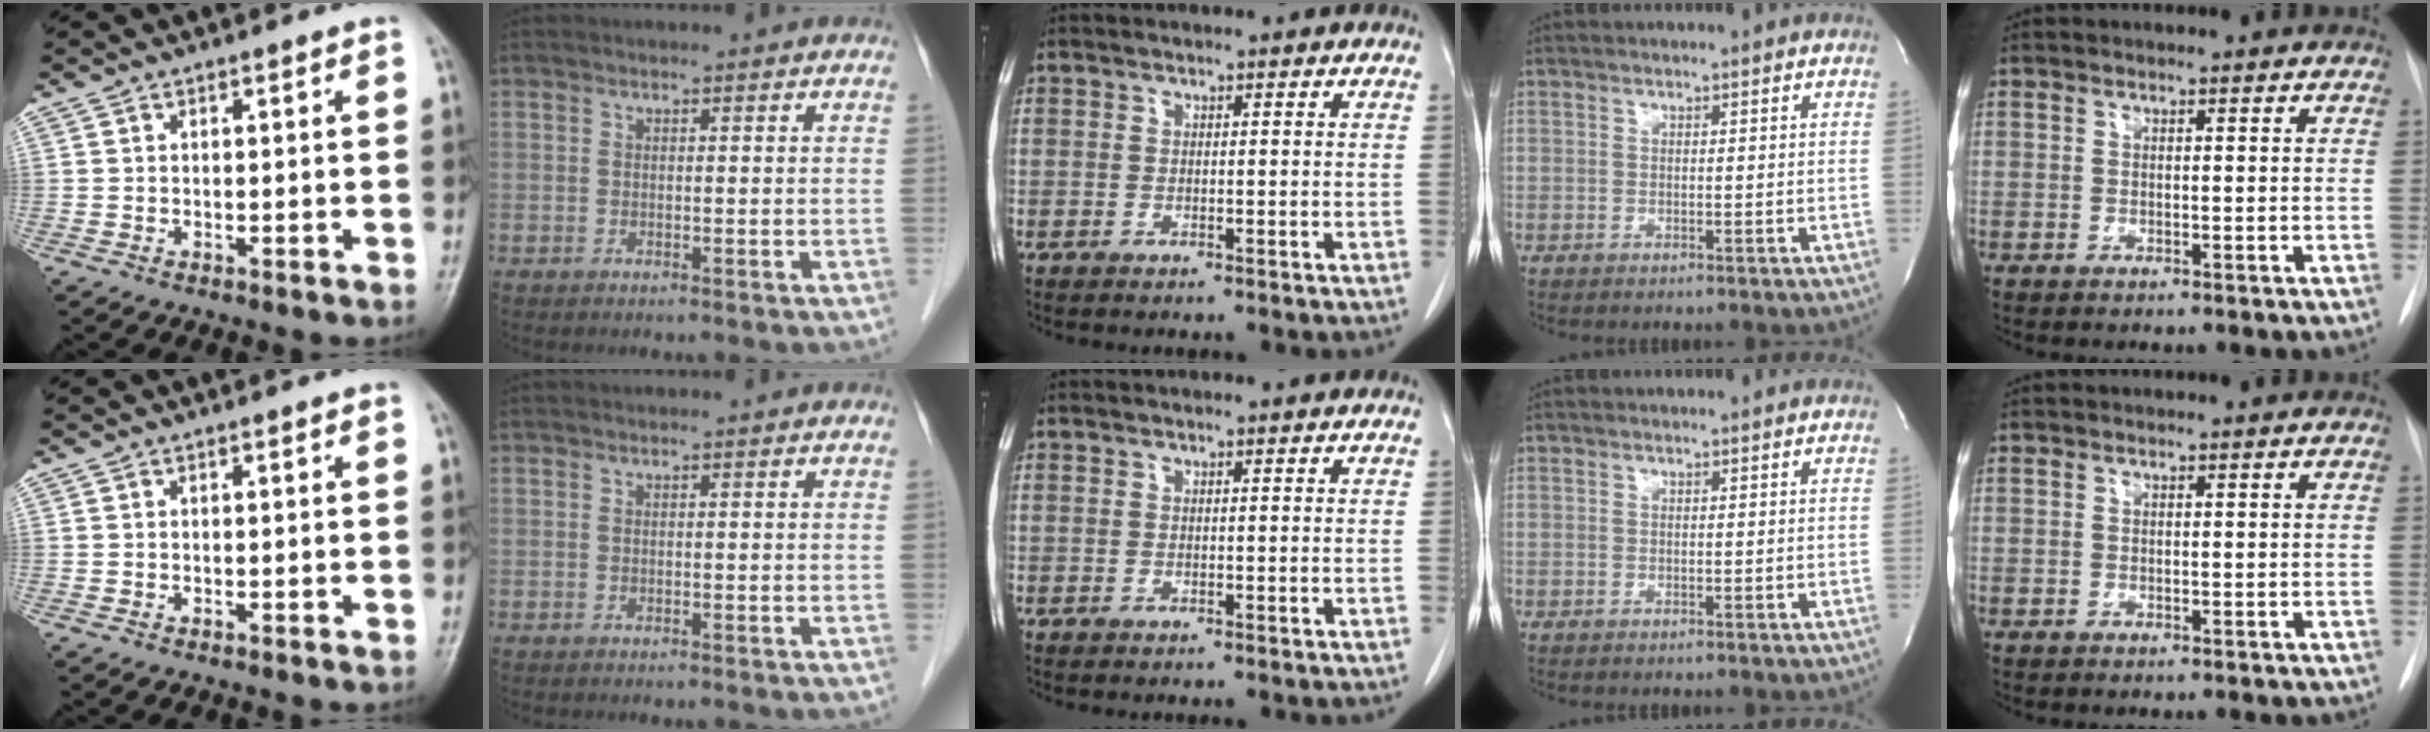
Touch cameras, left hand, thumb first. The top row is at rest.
{}